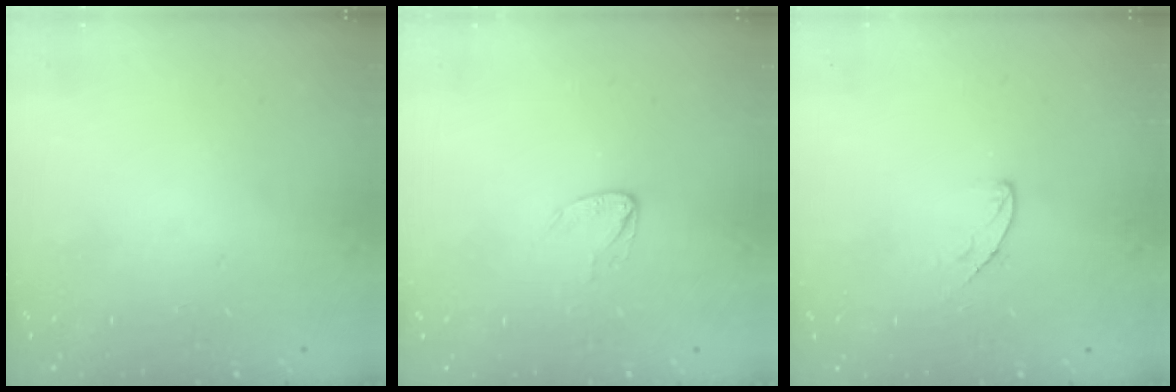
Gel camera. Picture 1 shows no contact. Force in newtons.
{"total": 3.1, "press": 3.1, "slide": 0.3}
{"total": 5.2, "press": 5.1, "slide": 0.4}